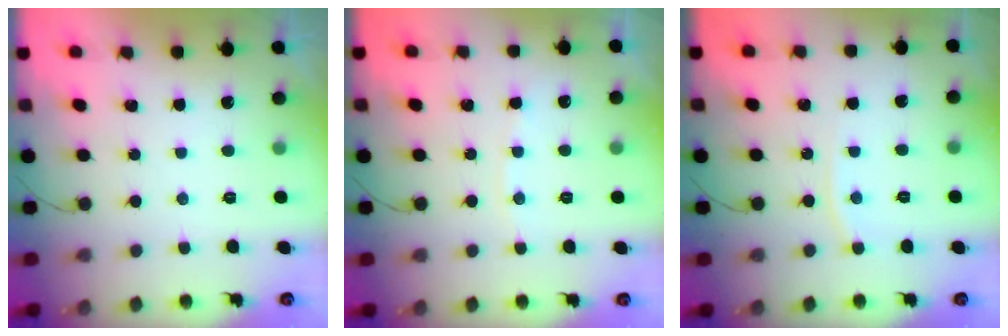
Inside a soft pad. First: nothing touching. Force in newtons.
{"total": 3.0, "press": 3.0, "slide": 0.4}
{"total": 4.3, "press": 4.3, "slide": 0.5}